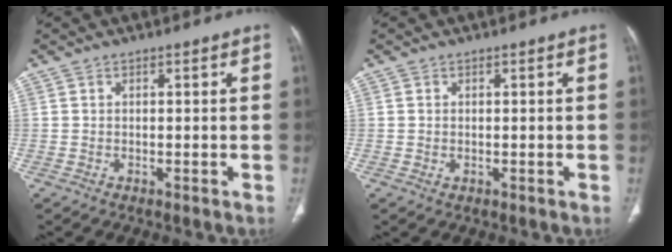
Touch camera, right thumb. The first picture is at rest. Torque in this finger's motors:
{"motor_torque": [-0.62, -0.24, -0.28, -0.08, -0.07]}